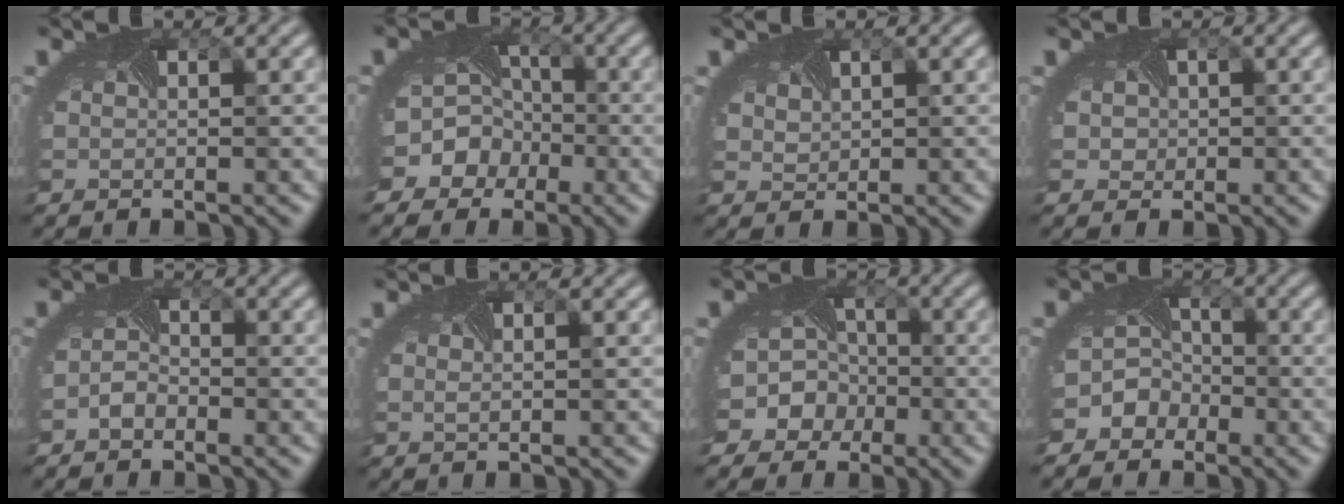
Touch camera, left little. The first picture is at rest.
{"total": 9.4, "force": [-3.9, 8.1, 2.5], "torque": [-0.048, -0.006, -0.085]}
{"total": 1.0, "force": [0.8, 0.7, 0.1], "torque": [-0.009, 0.002, 0.019]}
{"total": 2.0, "force": [0.5, 1.8, 0.6], "torque": [-0.014, 0.009, 0.000]}
{"total": 1.4, "force": [-1.2, 0.7, 0.2], "torque": [-0.011, 0.001, -0.026]}
{"total": 0.6, "force": [0.5, 0.2, 0.3], "torque": [-0.001, -0.002, -0.004]}
{"total": 8.6, "force": [-2.9, 7.6, 2.6], "torque": [-0.045, 0.005, -0.075]}
{"total": 4.4, "force": [-2.6, 3.5, 0.5], "torque": [0.020, 0.004, -0.052]}